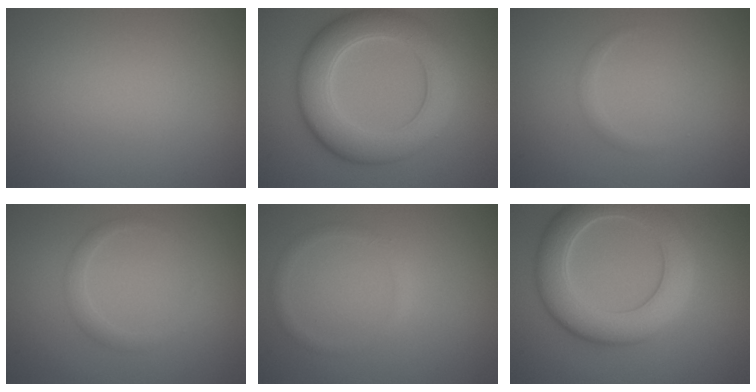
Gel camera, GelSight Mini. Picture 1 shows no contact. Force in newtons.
{"total": 7.6, "press": 7.6, "slide": 0.1}
{"total": 0.7, "press": 0.7, "slide": 0.0}
{"total": 1.4, "press": 1.4, "slide": 0.1}
{"total": 1.1, "press": 1.1, "slide": 0.0}
{"total": 7.2, "press": 7.1, "slide": 0.6}